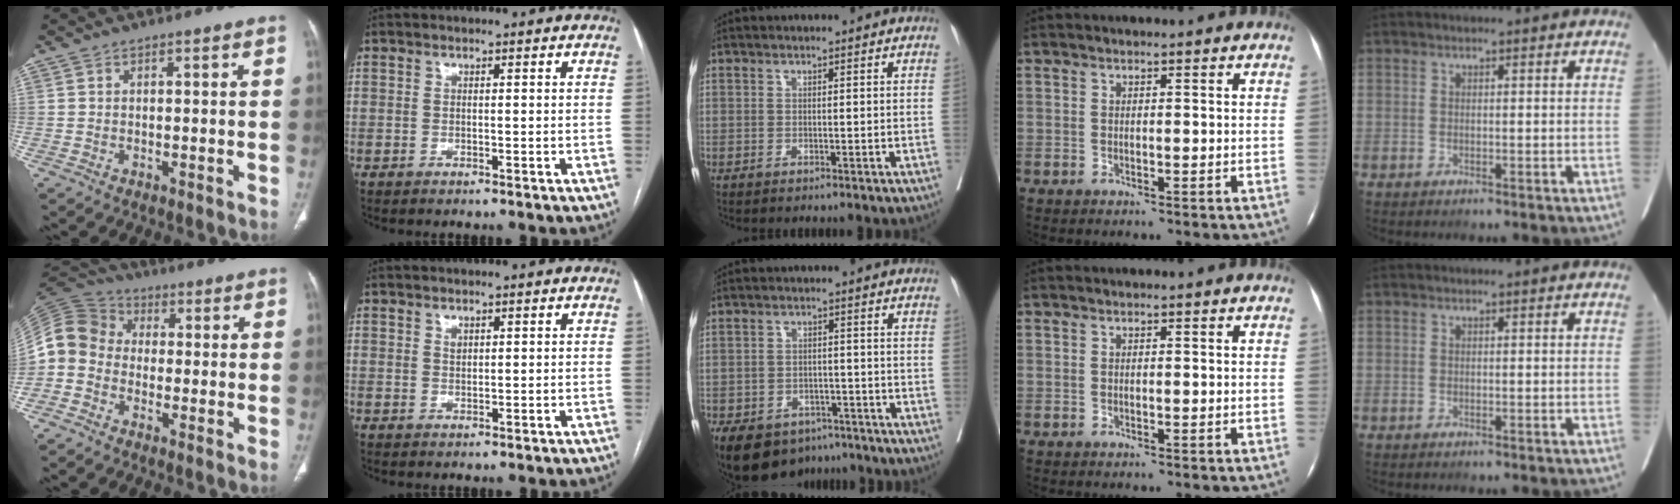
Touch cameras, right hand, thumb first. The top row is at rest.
{"thumb": {"total": 9.7, "force": [-1.7, 8.7, 3.9], "torque": [-0.076, 0.041, -0.053]}, "index": {"total": 1.0, "force": [0.5, 0.8, 0.5], "torque": [-0.008, -0.002, 0.009]}, "middle": {"total": 13.6, "force": [-8.7, 9.1, 5.3], "torque": [-0.129, -0.004, -0.115]}}